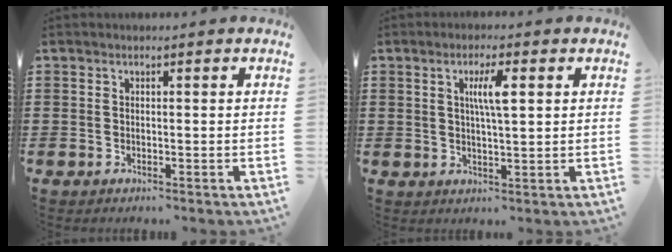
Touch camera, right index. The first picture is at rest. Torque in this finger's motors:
{"motor_torque": [0.47, -0.40, 0.11, 0.11]}